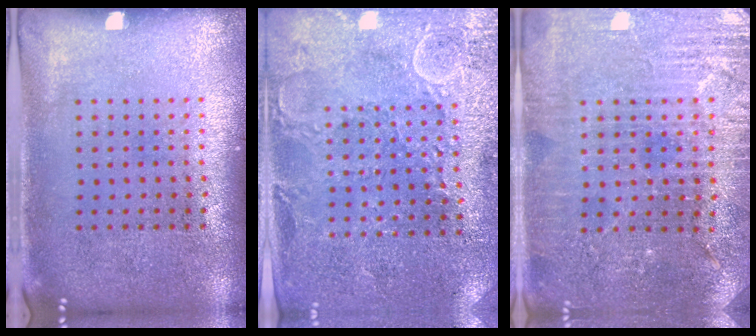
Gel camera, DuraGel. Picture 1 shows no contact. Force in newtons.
{"total": 2.8, "press": 2.8, "slide": 0.5}
{"total": 3.5, "press": 3.4, "slide": 0.7}